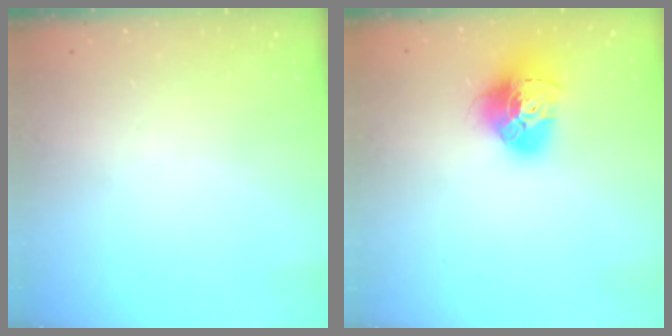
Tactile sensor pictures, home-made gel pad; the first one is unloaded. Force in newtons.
{"total": 15.5, "press": 15.4, "slide": 1.7}